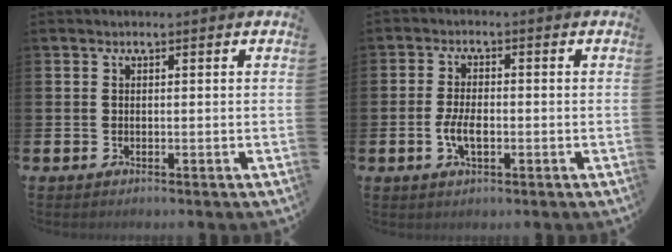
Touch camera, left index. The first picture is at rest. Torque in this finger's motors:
{"motor_torque": [0.73, 0.35, 0.16, 0.12]}